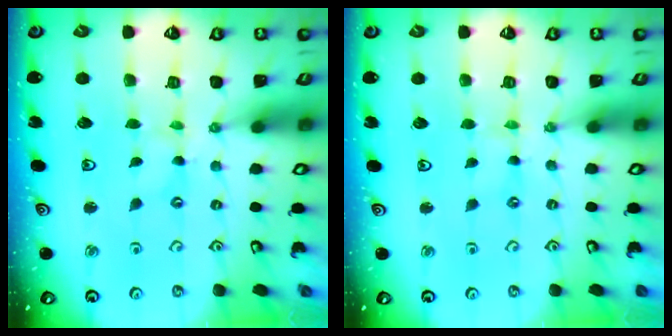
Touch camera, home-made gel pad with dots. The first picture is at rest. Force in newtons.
{"total": 1.2, "press": 1.2, "slide": 0.3}